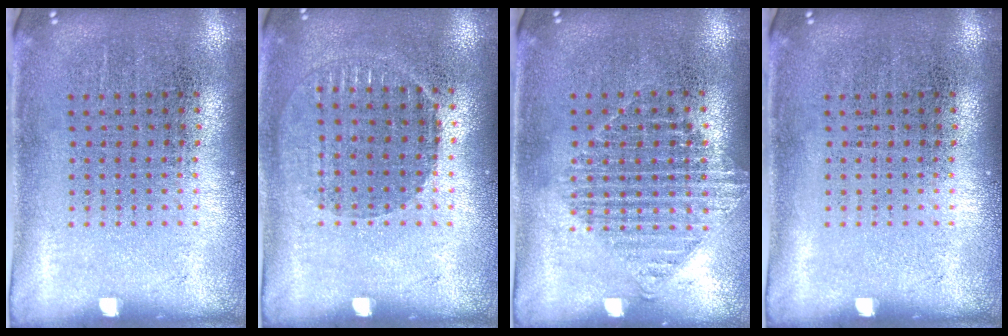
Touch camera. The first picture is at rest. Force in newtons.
{"total": 0.9, "press": 0.9, "slide": 0.2}
{"total": 1.1, "press": 1.1, "slide": 0.3}
{"total": 0.0}